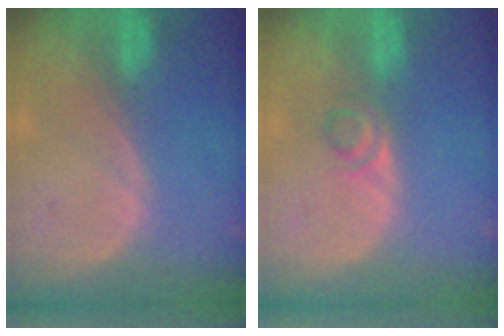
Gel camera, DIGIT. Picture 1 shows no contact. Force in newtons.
{"total": 2.3, "press": 2.1, "slide": 1.0}